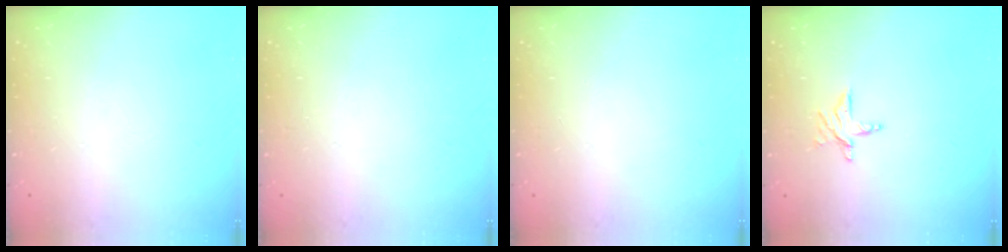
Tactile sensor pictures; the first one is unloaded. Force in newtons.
{"total": 0.0}
{"total": 0.0}
{"total": 5.5, "press": 5.5, "slide": 0.5}